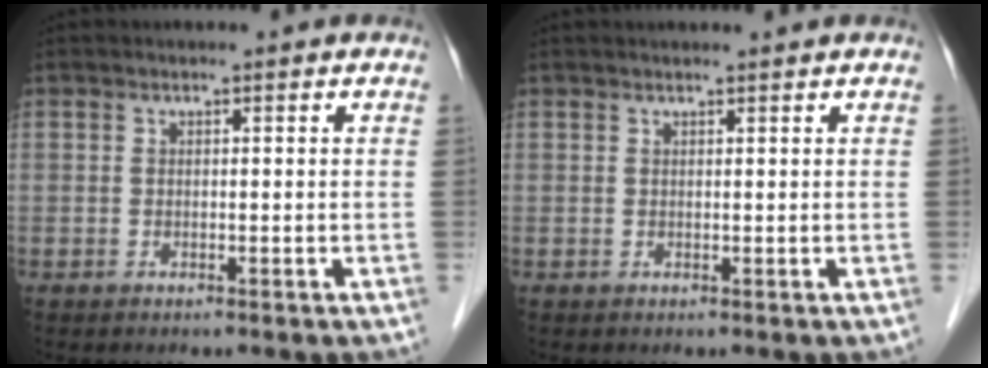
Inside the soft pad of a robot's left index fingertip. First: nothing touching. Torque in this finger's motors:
{"motor_torque": [0.01, -0.47, 0.08, -0.01]}